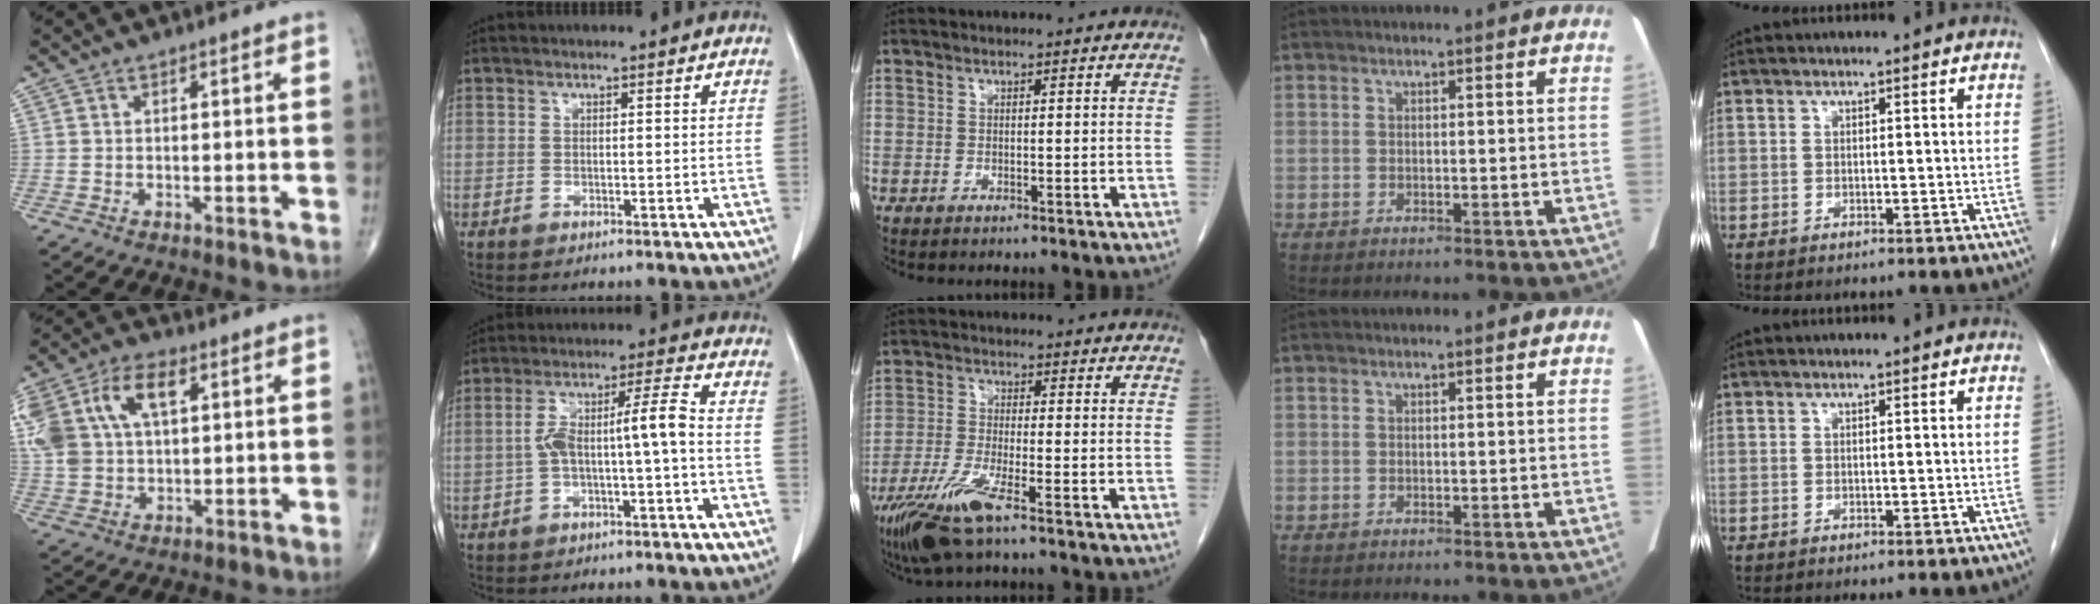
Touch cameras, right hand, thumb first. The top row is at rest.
{"thumb": {"total": 17.0, "force": [5.6, 10.2, 12.4], "torque": [-0.275, 0.017, 0.105]}, "index": {"total": 7.6, "force": [-1.4, 0.9, 7.4], "torque": [-0.142, 0.036, -0.021]}, "middle": {"total": 7.6, "force": [-4.7, 0.2, 5.9], "torque": [-0.126, -0.021, -0.092]}}